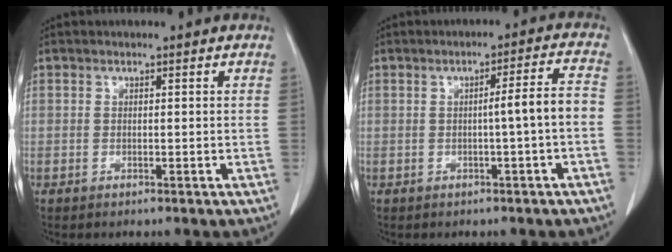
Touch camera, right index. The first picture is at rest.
{"total": 4.8, "force": [-1.0, -0.5, 4.6], "torque": [-0.065, 0.010, -0.014]}